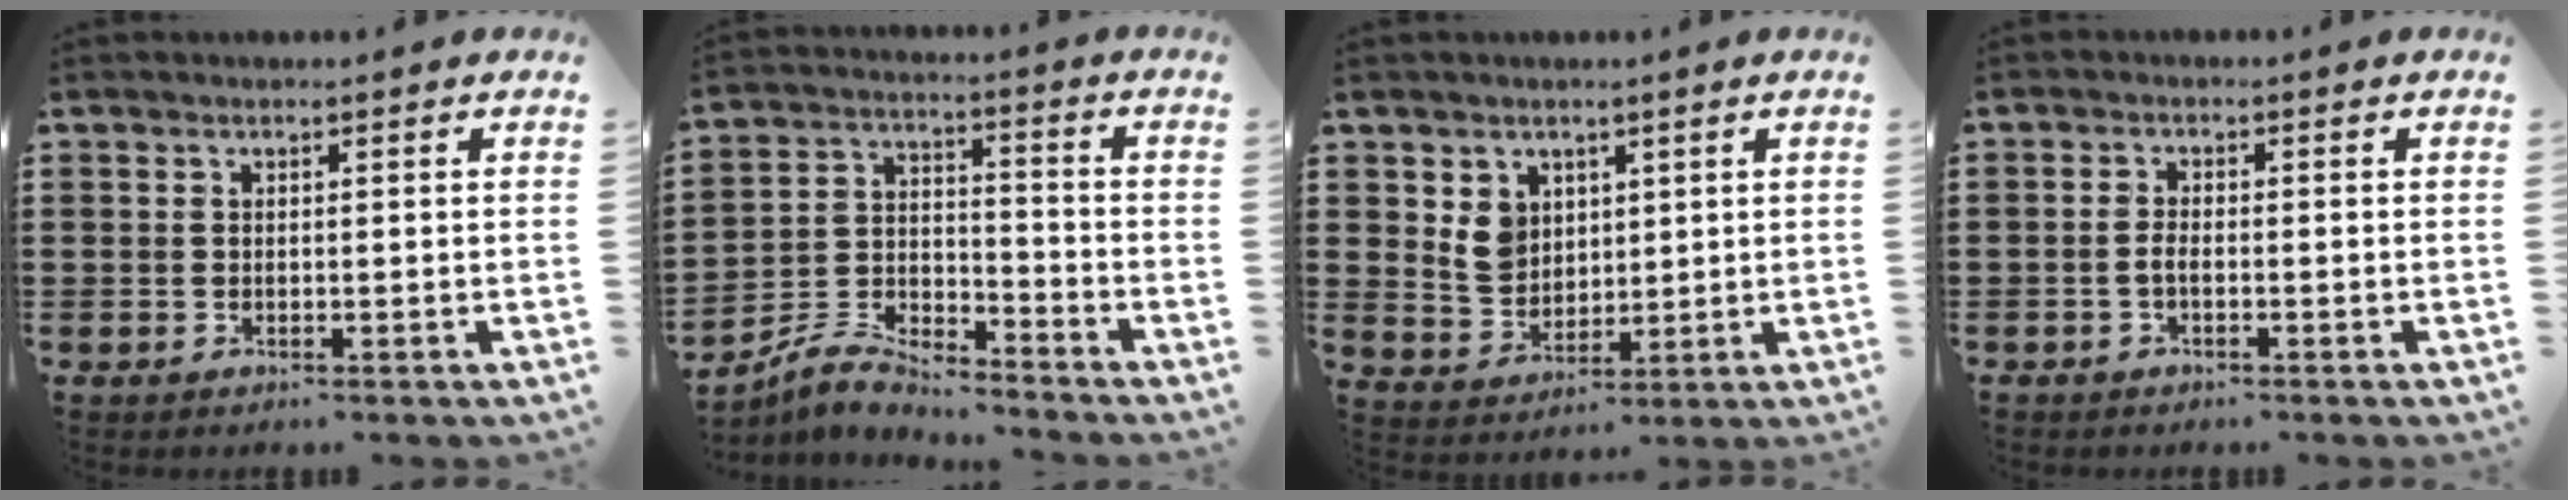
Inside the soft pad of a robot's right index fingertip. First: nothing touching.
{"total": 5.4, "force": [-5.1, 1.2, 1.1], "torque": [-0.043, 0.003, -0.108]}
{"total": 5.3, "force": [2.1, 4.4, 2.0], "torque": [-0.048, 0.010, 0.040]}
{"total": 1.5, "force": [-0.8, 0.4, 1.2], "torque": [-0.031, -0.003, -0.017]}